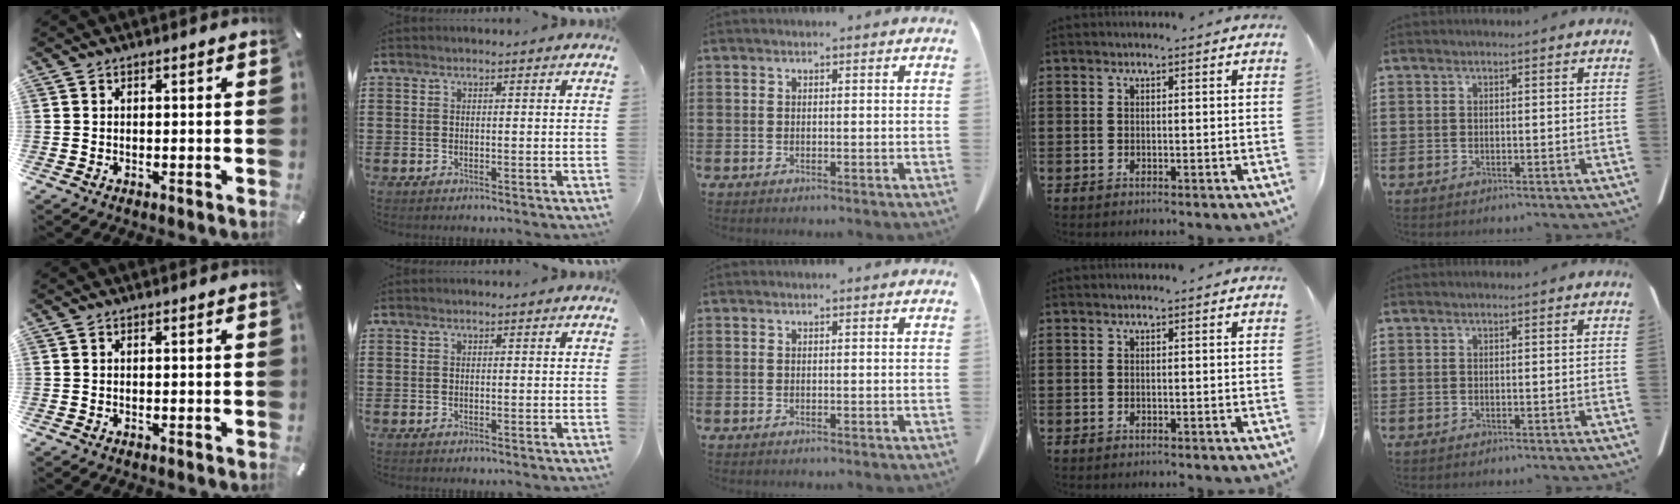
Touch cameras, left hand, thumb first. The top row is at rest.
{}